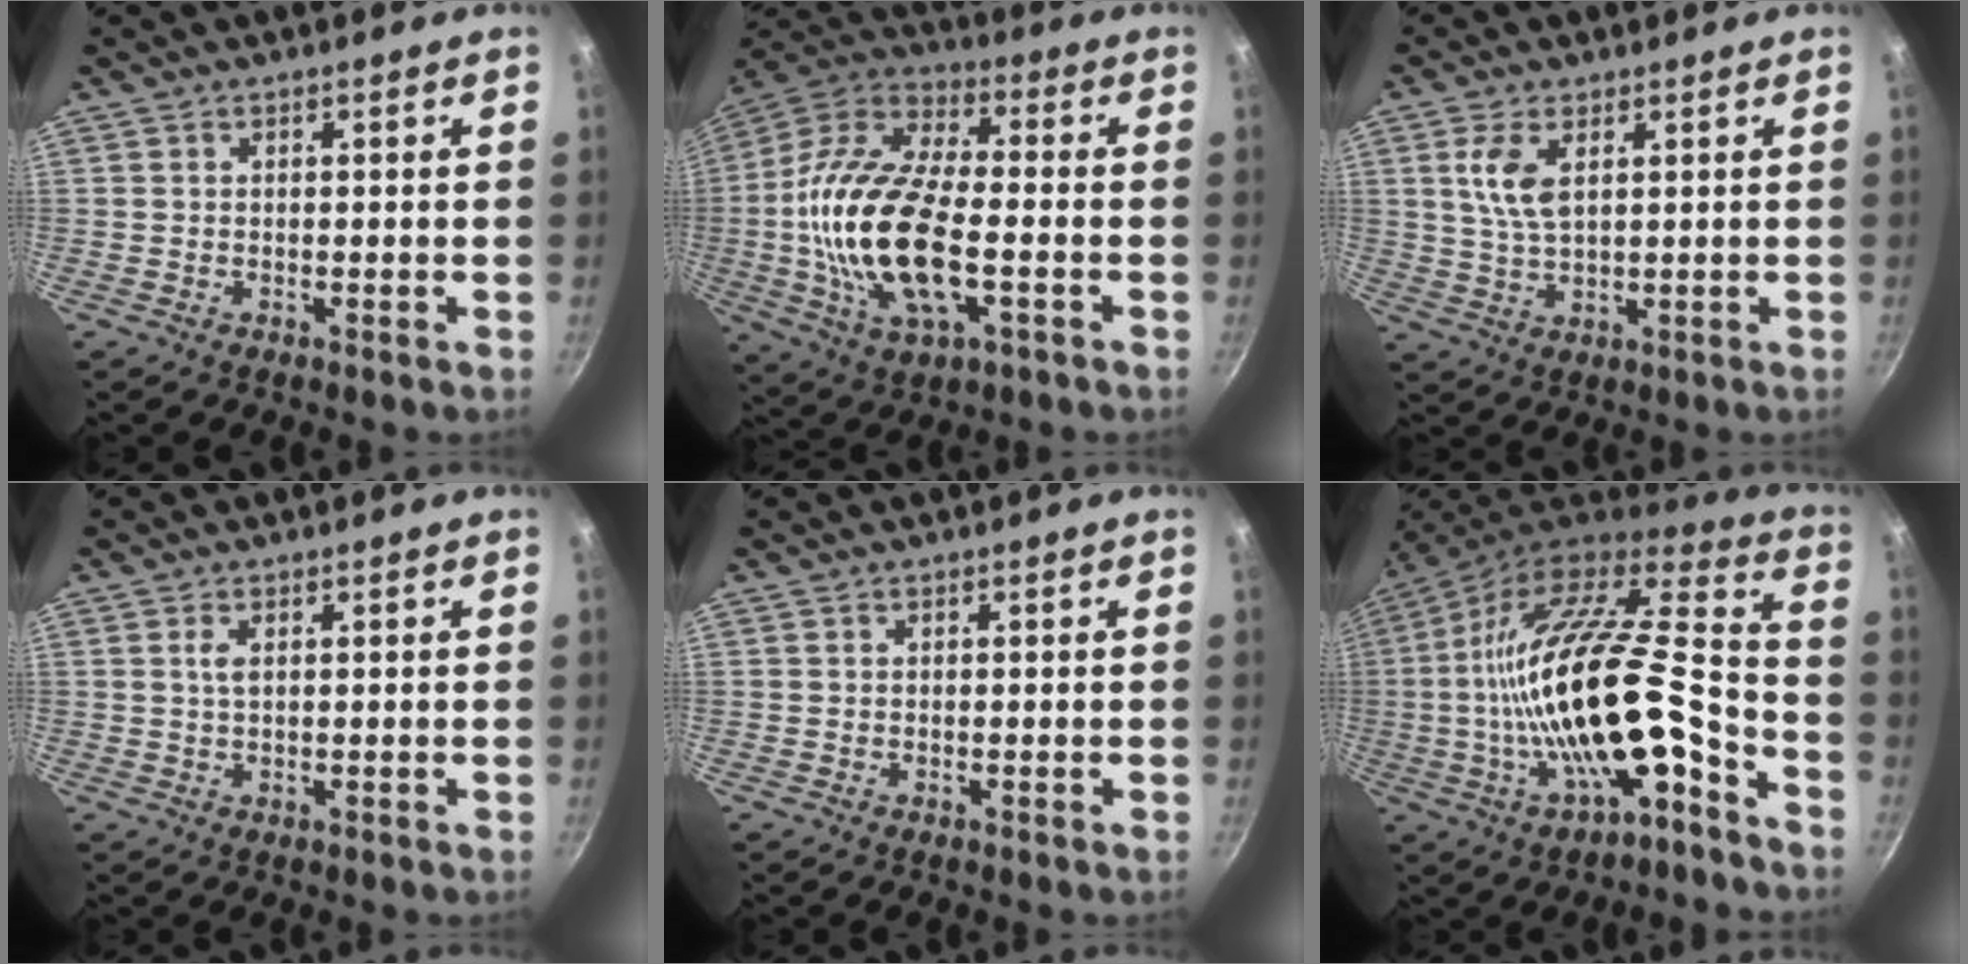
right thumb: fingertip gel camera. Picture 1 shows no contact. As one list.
[{"total": 22.0, "force": [-3.3, 10.1, 19.3], "torque": [-0.375, 0.022, -0.076]}, {"total": 6.4, "force": [2.2, 3.1, 5.2], "torque": [-0.101, -0.010, 0.045]}, {"total": 1.7, "force": [0.6, 0.8, 1.4], "torque": [-0.028, -0.001, 0.011]}, {"total": 0.0}, {"total": 24.9, "force": [-7.8, 8.8, 21.9], "torque": [-0.362, 0.042, -0.136]}]